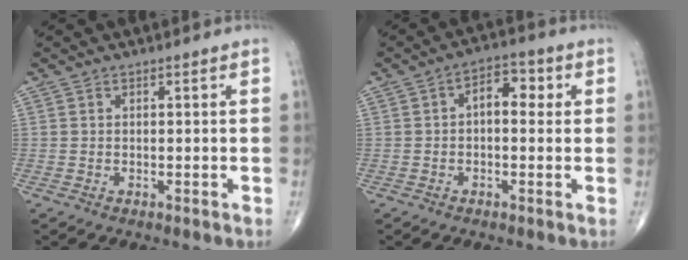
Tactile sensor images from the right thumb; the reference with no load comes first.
{"total": 5.9, "force": [0.8, 3.4, 4.8], "torque": [-0.047, 0.019, 0.002]}